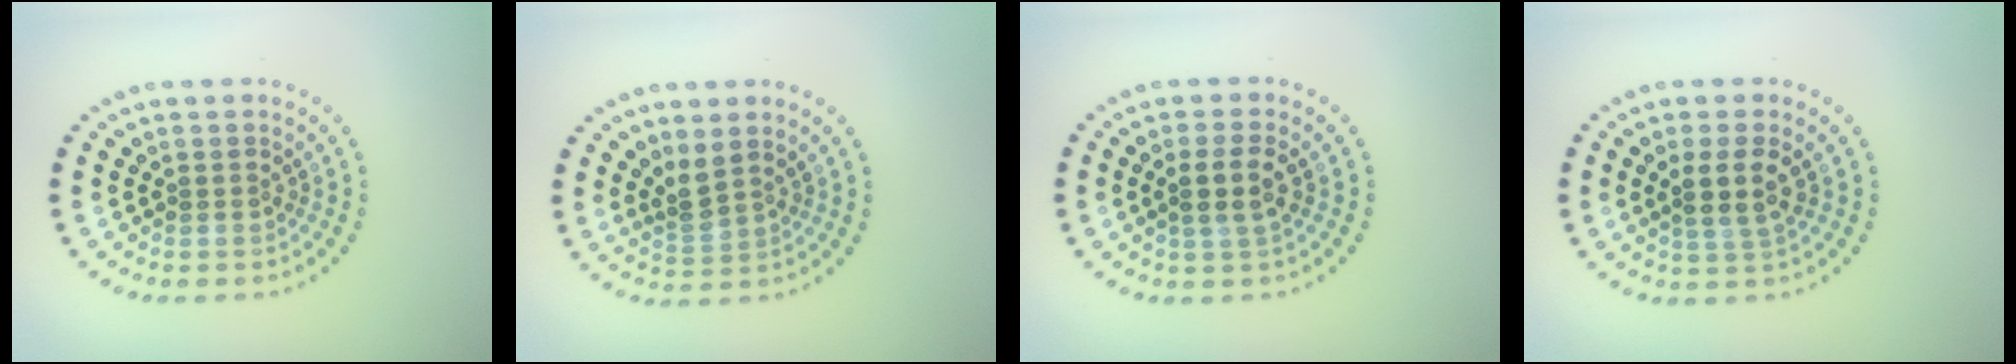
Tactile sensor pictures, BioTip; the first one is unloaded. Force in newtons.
{"total": 2.0, "press": 1.5, "slide": 1.3}
{"total": 2.3, "press": 2.2, "slide": 0.9}
{"total": 2.6, "press": 2.3, "slide": 1.3}